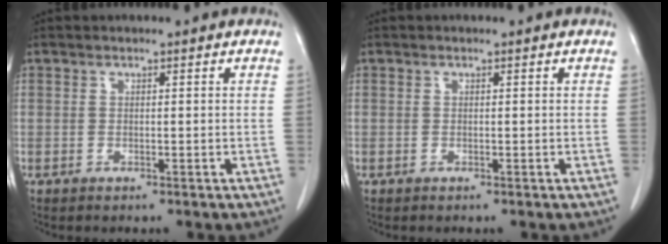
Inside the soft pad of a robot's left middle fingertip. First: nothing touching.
{"total": 0.0}